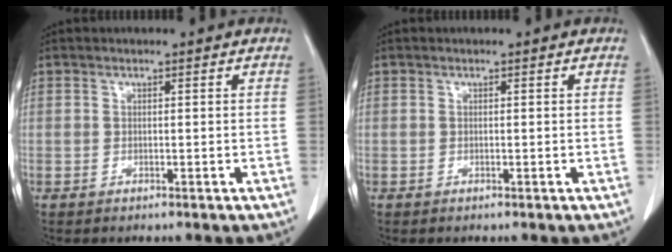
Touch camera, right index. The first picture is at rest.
{"total": 0.0}